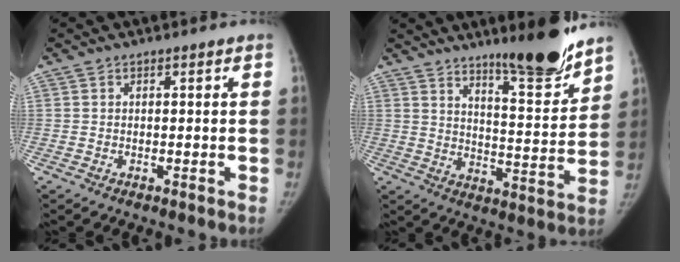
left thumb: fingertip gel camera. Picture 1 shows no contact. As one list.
[{"total": 13.6, "force": [10.8, 2.0, 8.0], "torque": [-0.091, -0.085, 0.170]}]